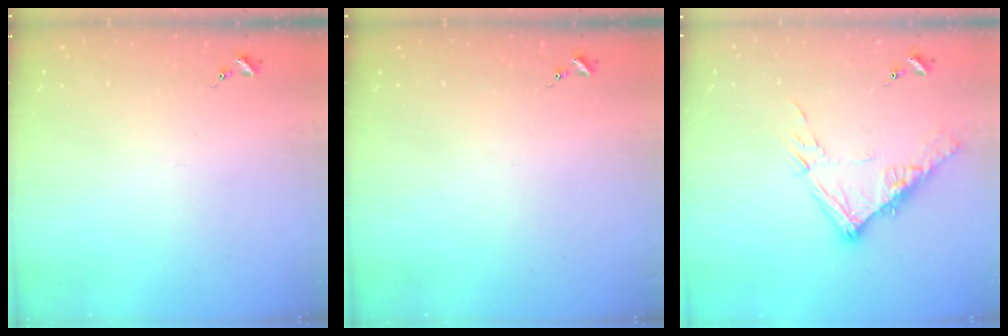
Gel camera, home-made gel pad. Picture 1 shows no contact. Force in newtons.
{"total": 0.0}
{"total": 13.2, "press": 13.2, "slide": 1.2}